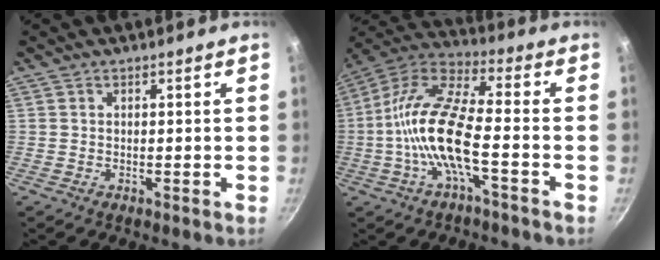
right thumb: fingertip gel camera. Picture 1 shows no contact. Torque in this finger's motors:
{"motor_torque": [2.65, 2.36, 2.01, -0.76, 0.42]}